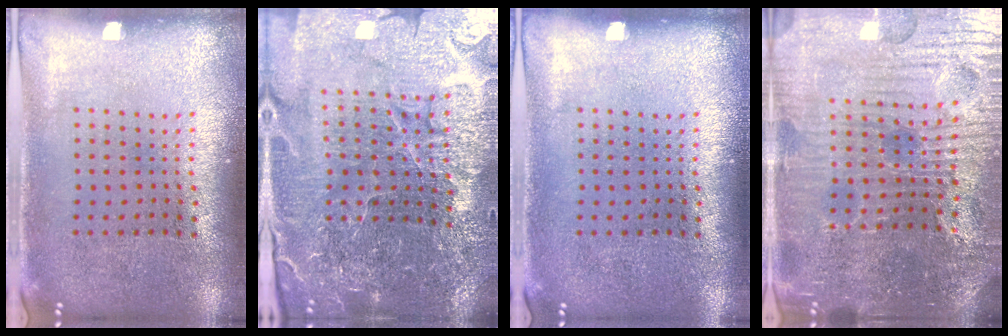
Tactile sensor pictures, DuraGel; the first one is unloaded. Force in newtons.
{"total": 5.3, "press": 5.0, "slide": 1.8}
{"total": 0.0}
{"total": 5.6, "press": 5.2, "slide": 1.9}